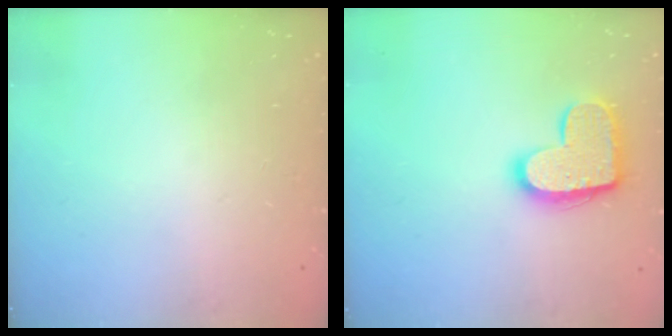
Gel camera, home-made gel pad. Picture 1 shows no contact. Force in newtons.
{"total": 14.6, "press": 14.6, "slide": 0.8}